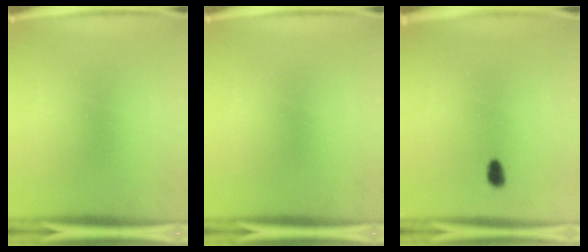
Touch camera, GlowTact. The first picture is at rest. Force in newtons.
{"total": 0.0}
{"total": 2.2}